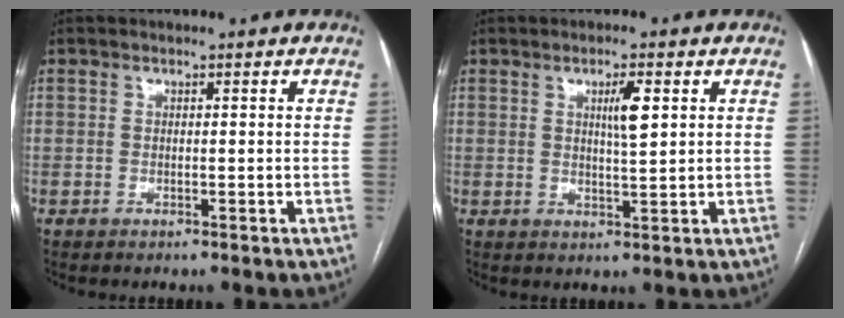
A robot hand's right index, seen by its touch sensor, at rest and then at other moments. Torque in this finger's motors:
{"motor_torque": [0.57, 0.50, 0.06, 0.03]}